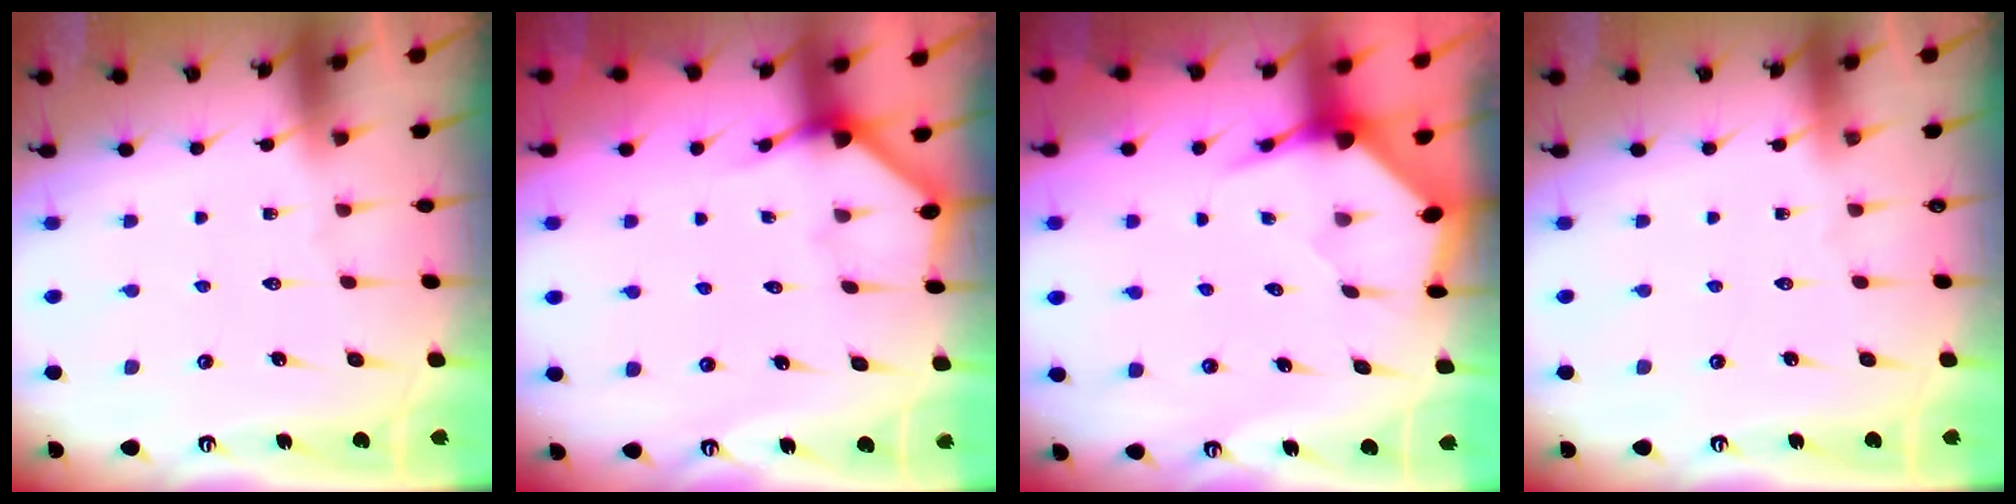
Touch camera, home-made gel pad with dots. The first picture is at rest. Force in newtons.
{"total": 2.3, "press": 2.3, "slide": 0.2}
{"total": 3.7, "press": 3.7, "slide": 0.4}
{"total": 0.0}